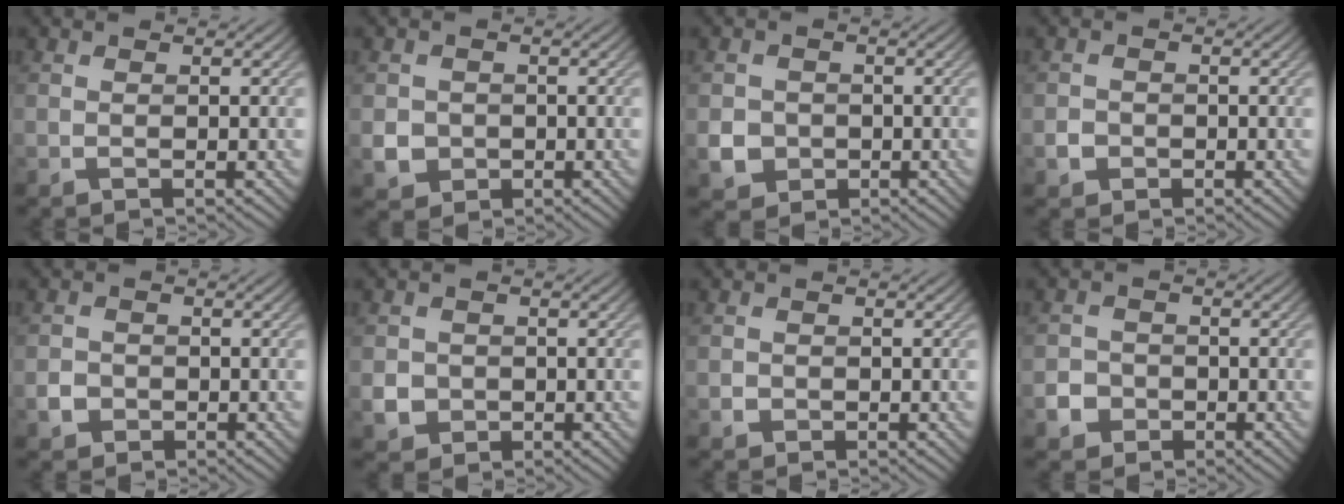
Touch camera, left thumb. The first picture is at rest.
{"total": 3.2, "force": [-0.6, 3.1, 0.9], "torque": [-0.023, -0.009, -0.013]}
{"total": 3.9, "force": [-0.9, 3.6, 1.1], "torque": [-0.032, -0.010, -0.026]}
{"total": 1.7, "force": [-0.7, 1.5, 0.4], "torque": [-0.005, -0.003, -0.017]}
{"total": 2.1, "force": [-0.9, 1.8, 0.6], "torque": [-0.009, -0.003, -0.019]}
{"total": 3.1, "force": [-0.7, 2.9, 0.9], "torque": [-0.020, -0.008, -0.013]}
{"total": 1.1, "force": [-0.4, 1.0, 0.2], "torque": [0.000, -0.005, -0.010]}
{"total": 3.2, "force": [-1.5, 2.8, 0.7], "torque": [-0.012, -0.003, -0.032]}